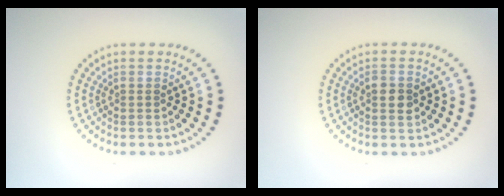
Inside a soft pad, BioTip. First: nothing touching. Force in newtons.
{"total": 1.7, "press": 1.7, "slide": 0.2}